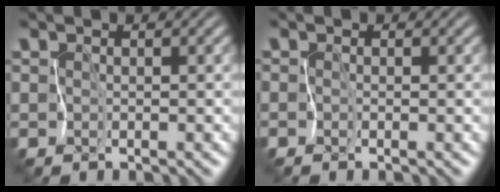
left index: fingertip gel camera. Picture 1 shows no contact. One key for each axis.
{"total": 0.0}